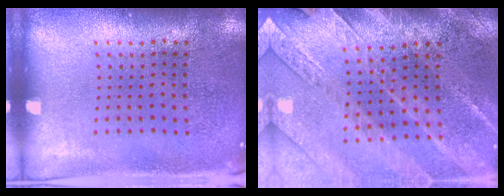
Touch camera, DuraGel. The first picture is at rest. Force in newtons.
{"total": 2.9, "press": 2.8, "slide": 0.4}